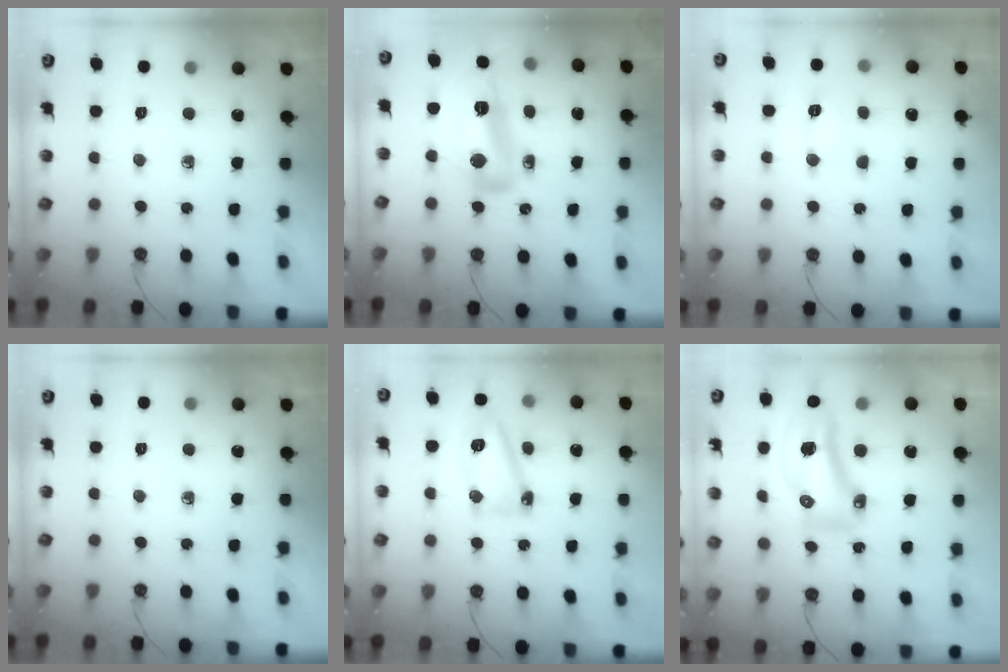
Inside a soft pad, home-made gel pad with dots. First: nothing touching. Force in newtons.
{"total": 24.1, "press": 17.4, "slide": 16.6}
{"total": 6.3, "press": 6.2, "slide": 0.9}
{"total": 0.0}
{"total": 10.3, "press": 10.3, "slide": 0.7}
{"total": 13.7, "press": 13.6, "slide": 1.8}